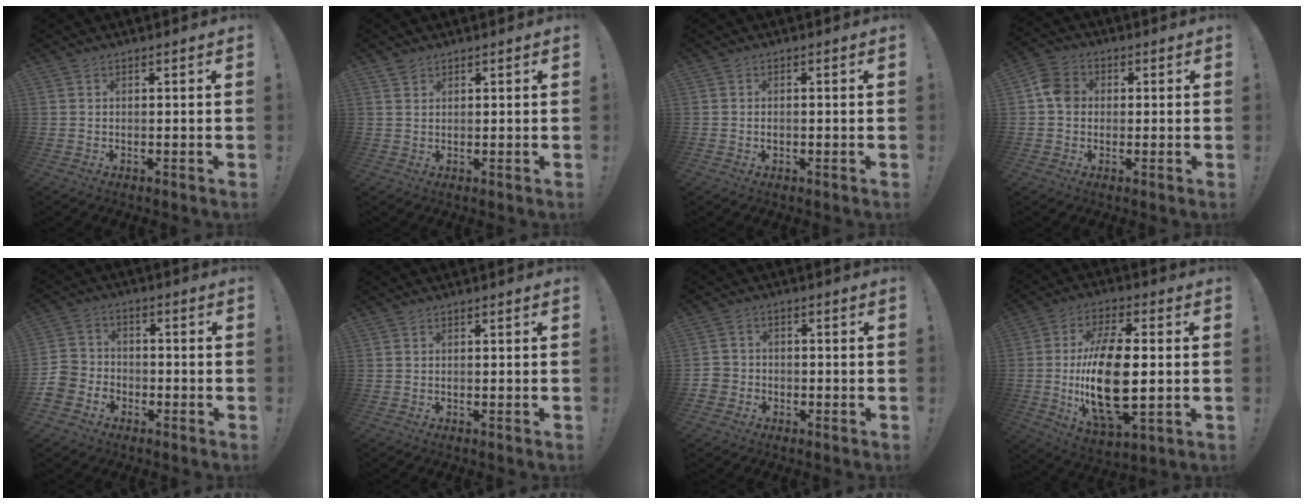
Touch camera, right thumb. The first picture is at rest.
{"total": 1.8, "force": [1.6, 0.8, 0.3], "torque": [0.009, -0.013, 0.028]}
{"total": 0.6, "force": [-0.4, 0.4, 0.4], "torque": [-0.010, 0.003, -0.007]}
{"total": 7.2, "force": [0.3, 6.0, 4.0], "torque": [-0.045, 0.015, 0.008]}
{"total": 8.3, "force": [-4.8, 6.3, 2.4], "torque": [-0.049, 0.037, -0.088]}
{"total": 0.0}
{"total": 4.1, "force": [-2.2, 3.1, 1.3], "torque": [-0.036, 0.011, -0.042]}
{"total": 21.5, "force": [-1.1, 9.7, 19.1], "torque": [-0.373, -0.013, -0.019]}